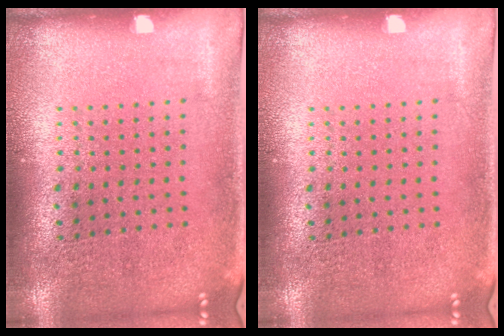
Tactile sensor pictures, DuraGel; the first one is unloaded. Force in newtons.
{"total": 0.0}